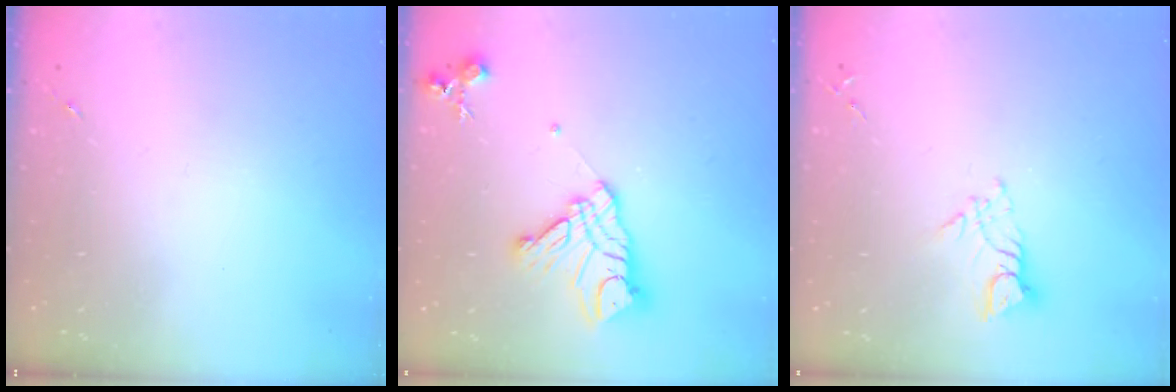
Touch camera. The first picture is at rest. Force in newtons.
{"total": 15.7, "press": 15.7, "slide": 1.5}
{"total": 6.6, "press": 6.6, "slide": 0.3}